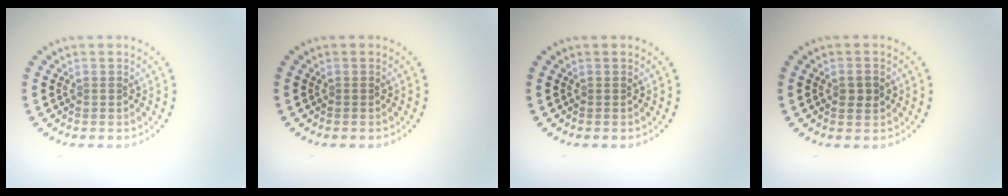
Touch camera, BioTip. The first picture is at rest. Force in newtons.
{"total": 0.0}
{"total": 0.0}
{"total": 1.6, "press": 1.6, "slide": 0.1}